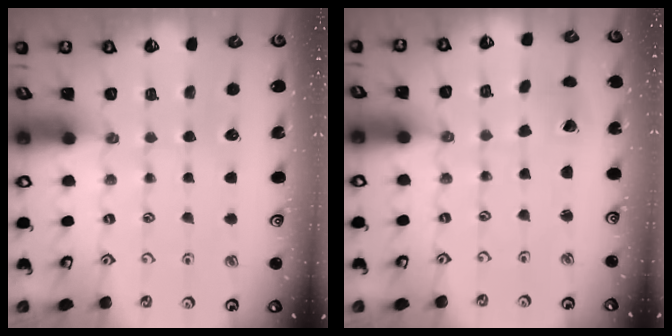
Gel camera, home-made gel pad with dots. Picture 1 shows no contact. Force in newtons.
{"total": 2.1, "press": 2.1, "slide": 0.1}